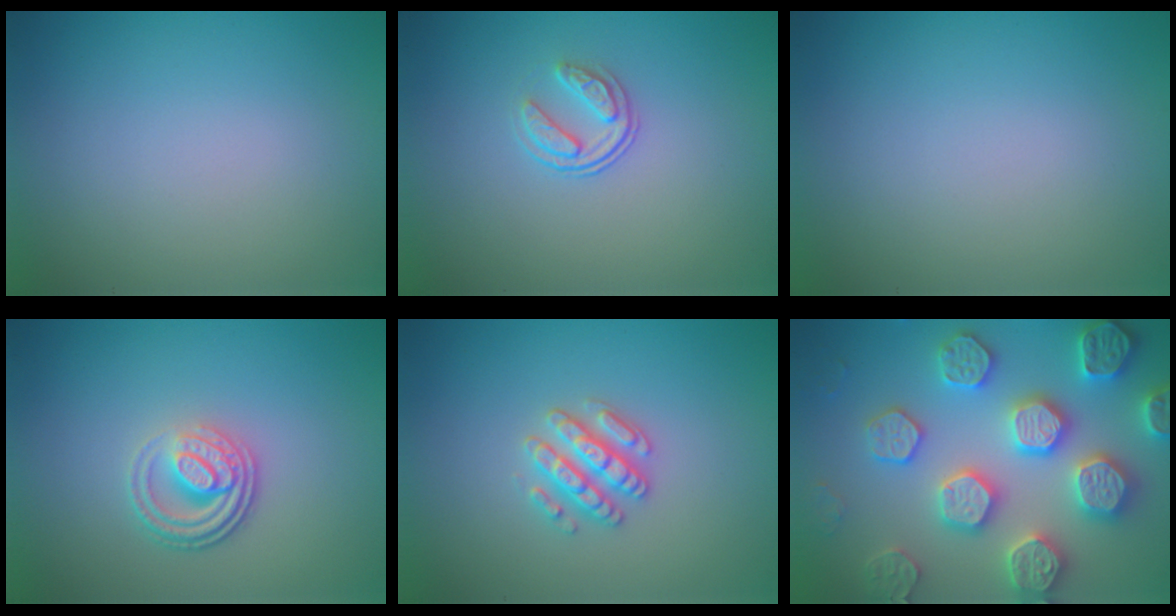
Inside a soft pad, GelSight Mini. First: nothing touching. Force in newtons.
{"total": 1.9, "press": 1.3, "slide": 1.4}
{"total": 0.0}
{"total": 3.8, "press": 2.7, "slide": 2.7}
{"total": 2.8, "press": 2.7, "slide": 0.6}
{"total": 7.9, "press": 7.7, "slide": 1.7}